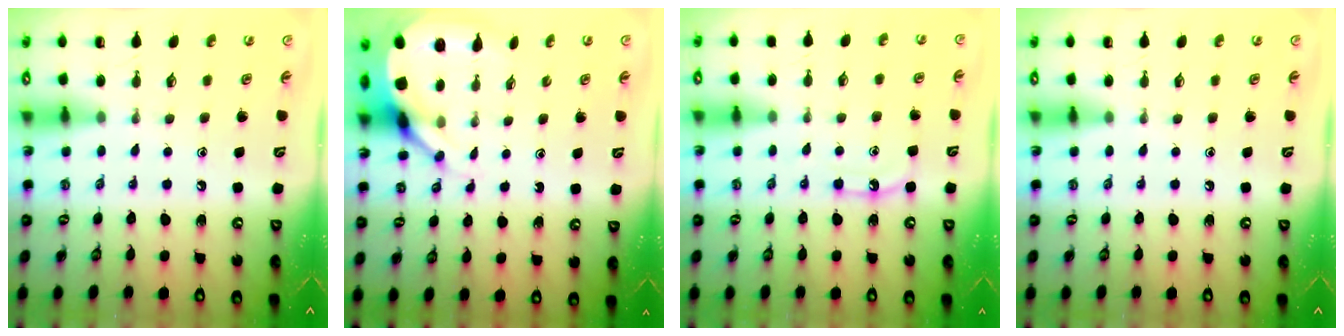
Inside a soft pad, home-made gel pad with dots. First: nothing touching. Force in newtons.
{"total": 7.5, "press": 7.4, "slide": 1.0}
{"total": 7.0, "press": 6.9, "slide": 0.6}
{"total": 0.0}